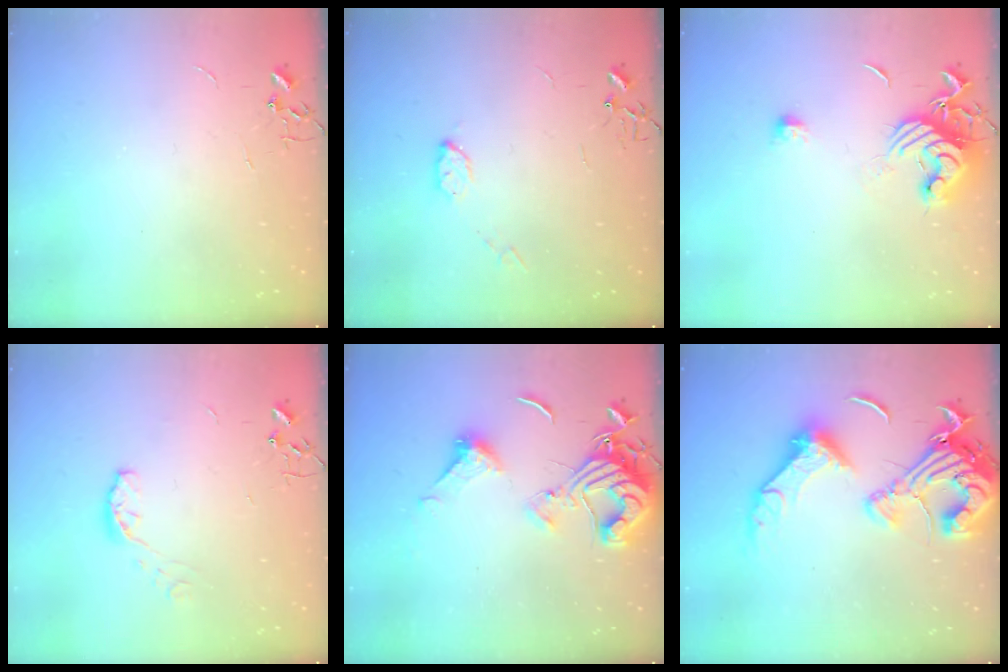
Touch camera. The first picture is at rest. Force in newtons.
{"total": 5.2, "press": 5.2, "slide": 0.3}
{"total": 11.8, "press": 11.8, "slide": 0.9}
{"total": 7.0, "press": 7.0, "slide": 0.6}
{"total": 15.3, "press": 15.3, "slide": 1.6}
{"total": 23.0, "press": 22.9, "slide": 2.9}